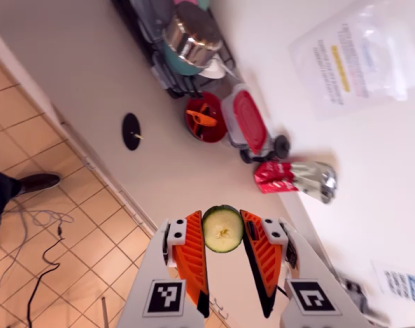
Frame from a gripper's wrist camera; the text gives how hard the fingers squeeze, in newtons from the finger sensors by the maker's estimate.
{"total": 6.5, "left": 6.1, "right": 7.0}